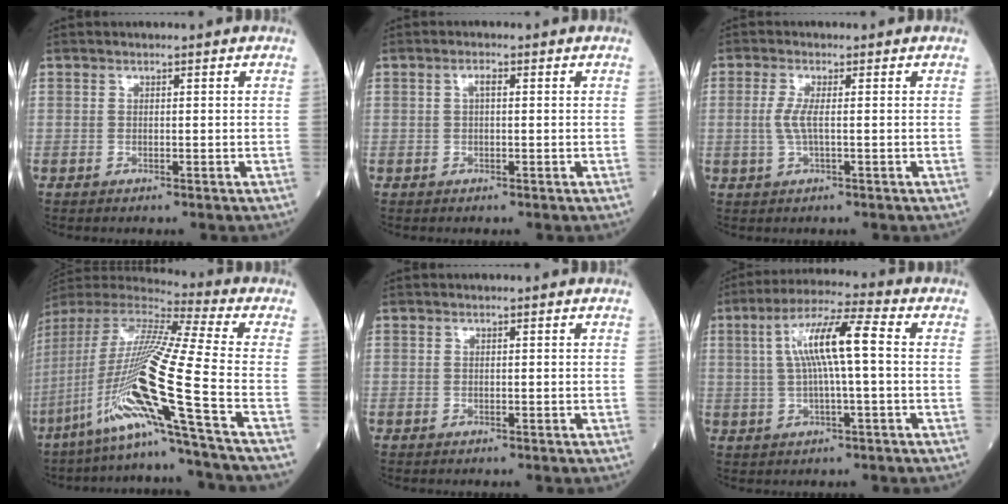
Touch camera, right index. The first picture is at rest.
{"total": 1.4, "force": [0.2, 0.4, 1.3], "torque": [-0.024, 0.004, 0.004]}
{"total": 2.9, "force": [0.0, 0.4, 2.9], "torque": [-0.071, -0.004, -0.001]}
{"total": 21.8, "force": [-9.4, -2.5, 19.5], "torque": [-0.413, -0.034, -0.189]}
{"total": 0.0}
{"total": 10.0, "force": [1.3, 0.9, 9.9], "torque": [-0.189, 0.021, 0.022]}